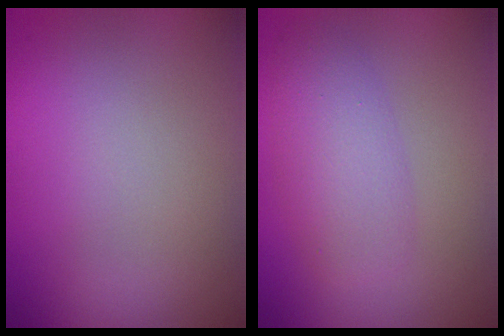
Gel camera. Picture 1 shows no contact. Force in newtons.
{"total": 3.8, "press": 3.8, "slide": 0.1}